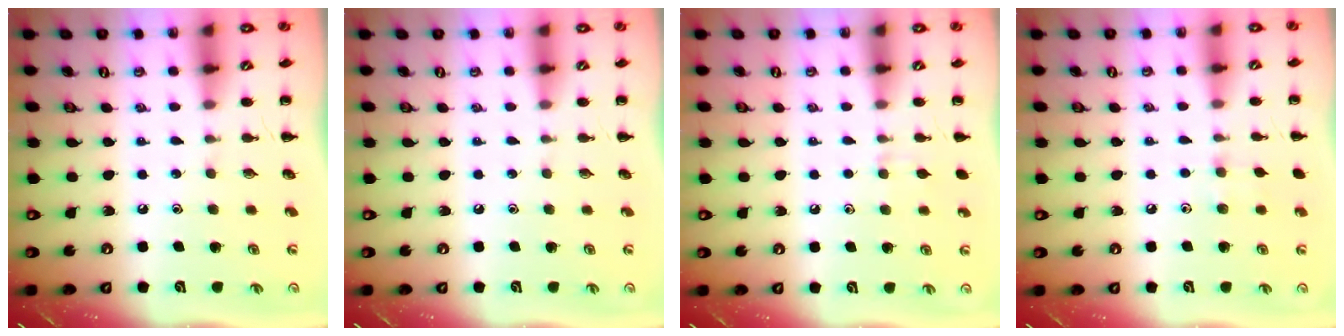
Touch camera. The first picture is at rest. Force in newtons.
{"total": 0.0}
{"total": 6.2, "press": 5.8, "slide": 2.2}
{"total": 5.2, "press": 4.9, "slide": 1.7}